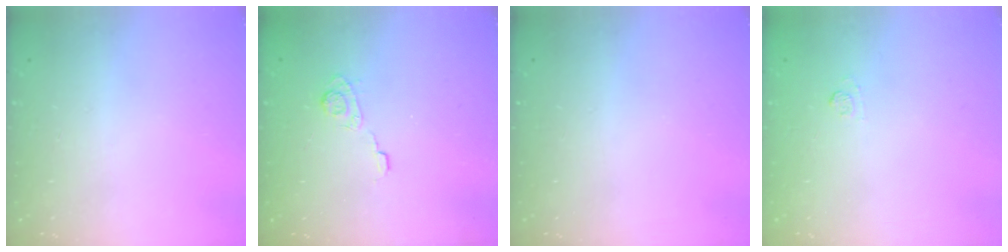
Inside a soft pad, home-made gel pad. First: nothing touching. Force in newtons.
{"total": 4.2, "press": 3.8, "slide": 1.6}
{"total": 0.0}
{"total": 5.2, "press": 5.1, "slide": 1.2}